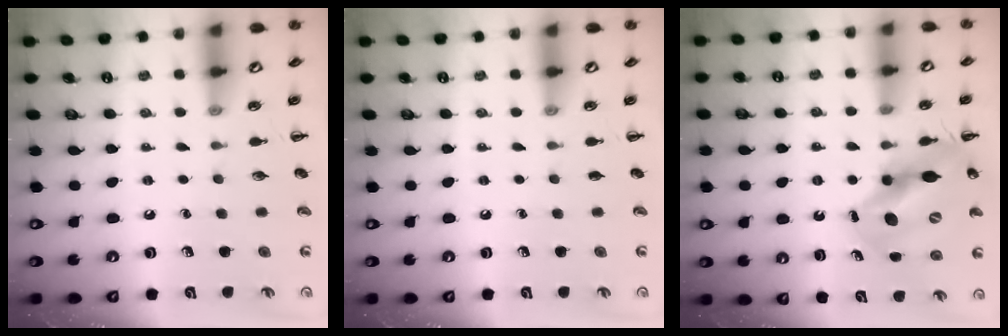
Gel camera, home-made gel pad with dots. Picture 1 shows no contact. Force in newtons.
{"total": 0.0}
{"total": 11.9, "press": 11.6, "slide": 2.7}